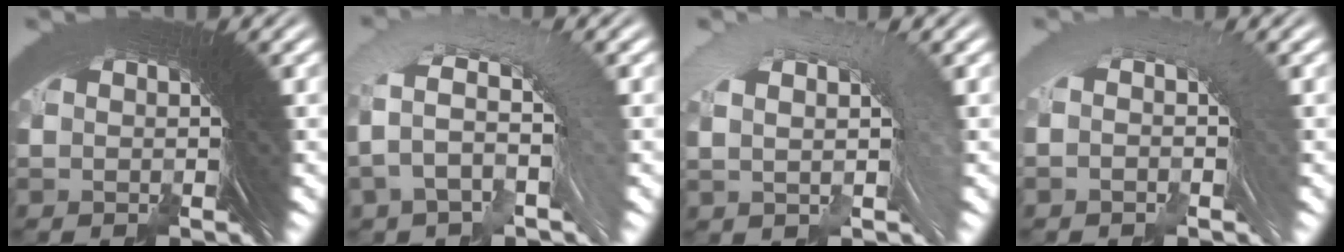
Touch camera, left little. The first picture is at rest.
{"total": 4.4, "force": [0.1, 2.3, 3.8], "torque": [-0.064, 0.015, -0.001]}
{"total": 4.4, "force": [1.3, 1.8, 3.9], "torque": [-0.047, 0.035, 0.014]}
{"total": 2.1, "force": [-0.2, 0.4, 2.0], "torque": [-0.011, 0.018, -0.012]}